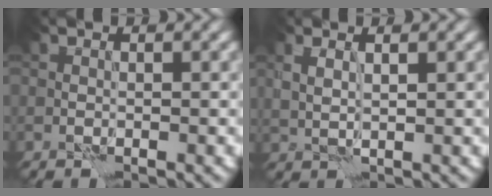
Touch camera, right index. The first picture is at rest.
{"total": 1.5, "force": [1.1, 0.1, 1.0], "torque": [-0.023, -0.001, 0.024]}